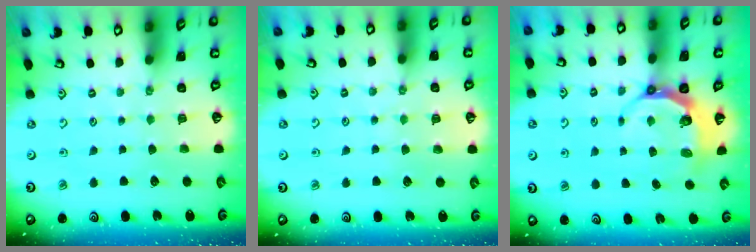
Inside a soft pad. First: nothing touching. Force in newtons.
{"total": 4.4, "press": 4.4, "slide": 0.5}
{"total": 6.7, "press": 6.0, "slide": 3.2}